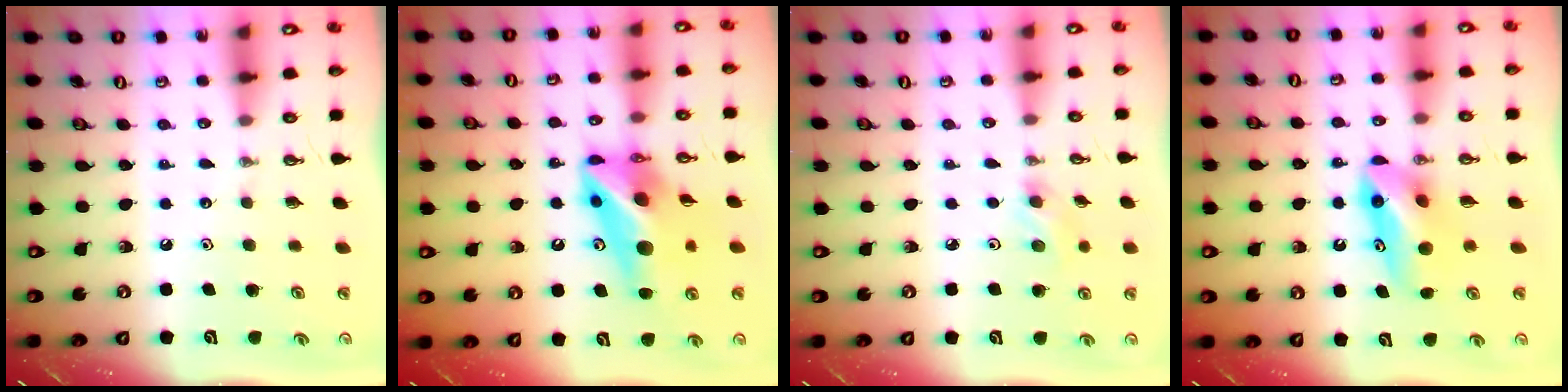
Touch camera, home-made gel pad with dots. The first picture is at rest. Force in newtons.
{"total": 14.1, "press": 13.9, "slide": 2.0}
{"total": 4.3, "press": 4.3, "slide": 0.7}
{"total": 9.2, "press": 8.5, "slide": 3.6}